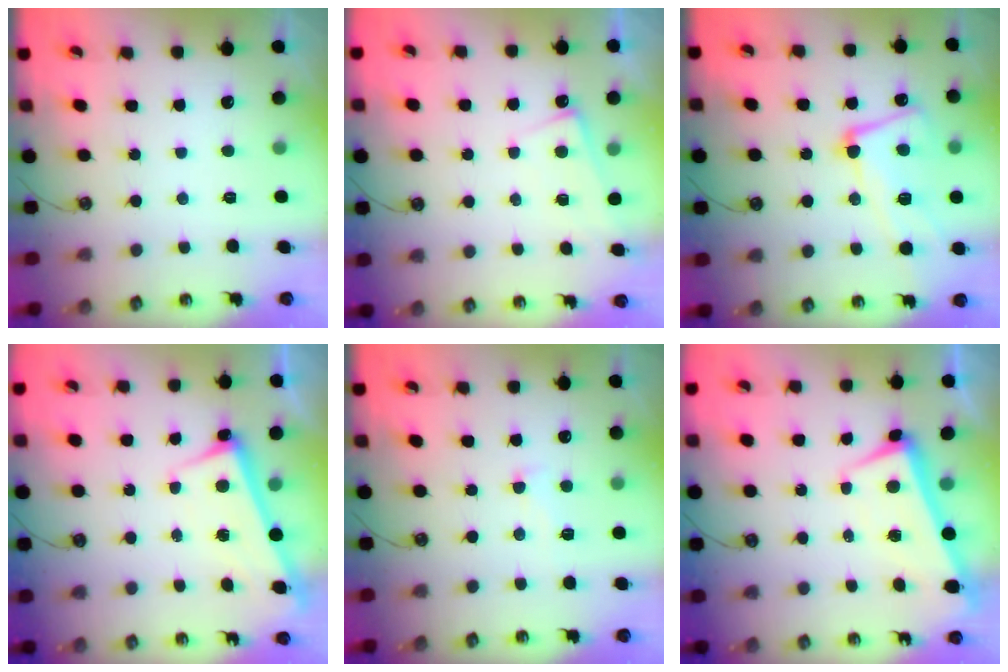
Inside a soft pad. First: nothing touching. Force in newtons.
{"total": 1.3, "press": 1.2, "slide": 0.4}
{"total": 10.1, "press": 10.0, "slide": 1.6}
{"total": 2.7, "press": 2.7, "slide": 0.4}
{"total": 0.6, "press": 0.3, "slide": 0.5}
{"total": 2.1, "press": 2.0, "slide": 0.7}